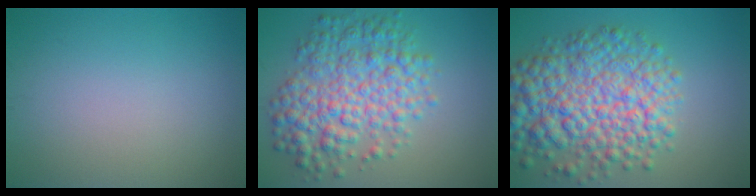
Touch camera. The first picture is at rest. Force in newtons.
{"total": 7.4, "press": 7.4, "slide": 0.2}
{"total": 9.9, "press": 9.9, "slide": 0.3}